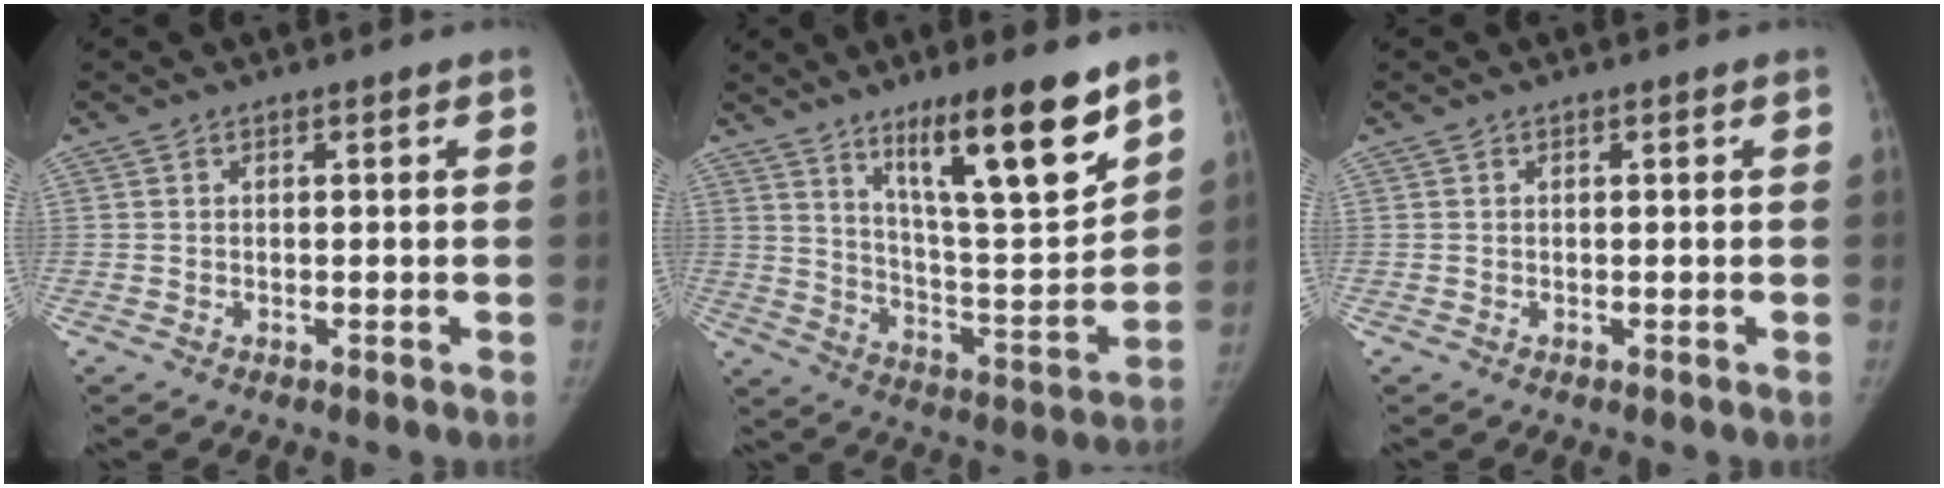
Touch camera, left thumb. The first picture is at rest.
{"total": 18.9, "force": [12.1, 3.5, 14.2], "torque": [-0.190, -0.083, 0.205]}
{"total": 0.0}